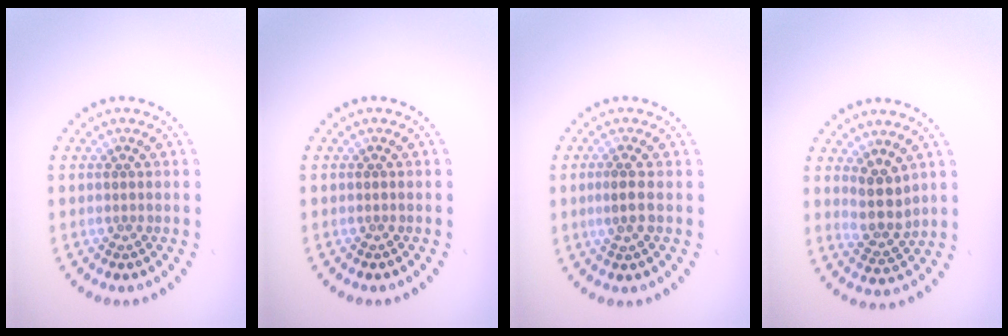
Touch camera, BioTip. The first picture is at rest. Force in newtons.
{"total": 0.0}
{"total": 1.9, "press": 1.8, "slide": 0.6}
{"total": 3.0, "press": 2.5, "slide": 1.6}